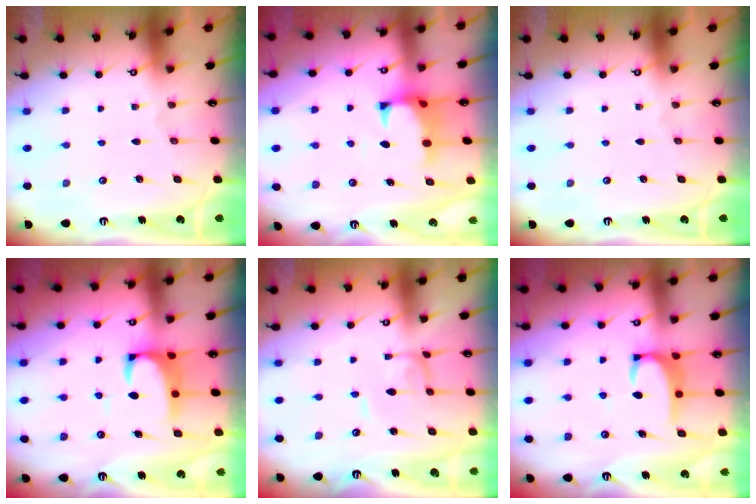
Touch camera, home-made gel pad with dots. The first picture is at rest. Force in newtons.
{"total": 1.0, "press": 0.1, "slide": 1.0}
{"total": 0.0}
{"total": 3.0, "press": 2.8, "slide": 1.1}
{"total": 2.1, "press": 2.1, "slide": 0.1}
{"total": 3.2, "press": 3.2, "slide": 0.4}